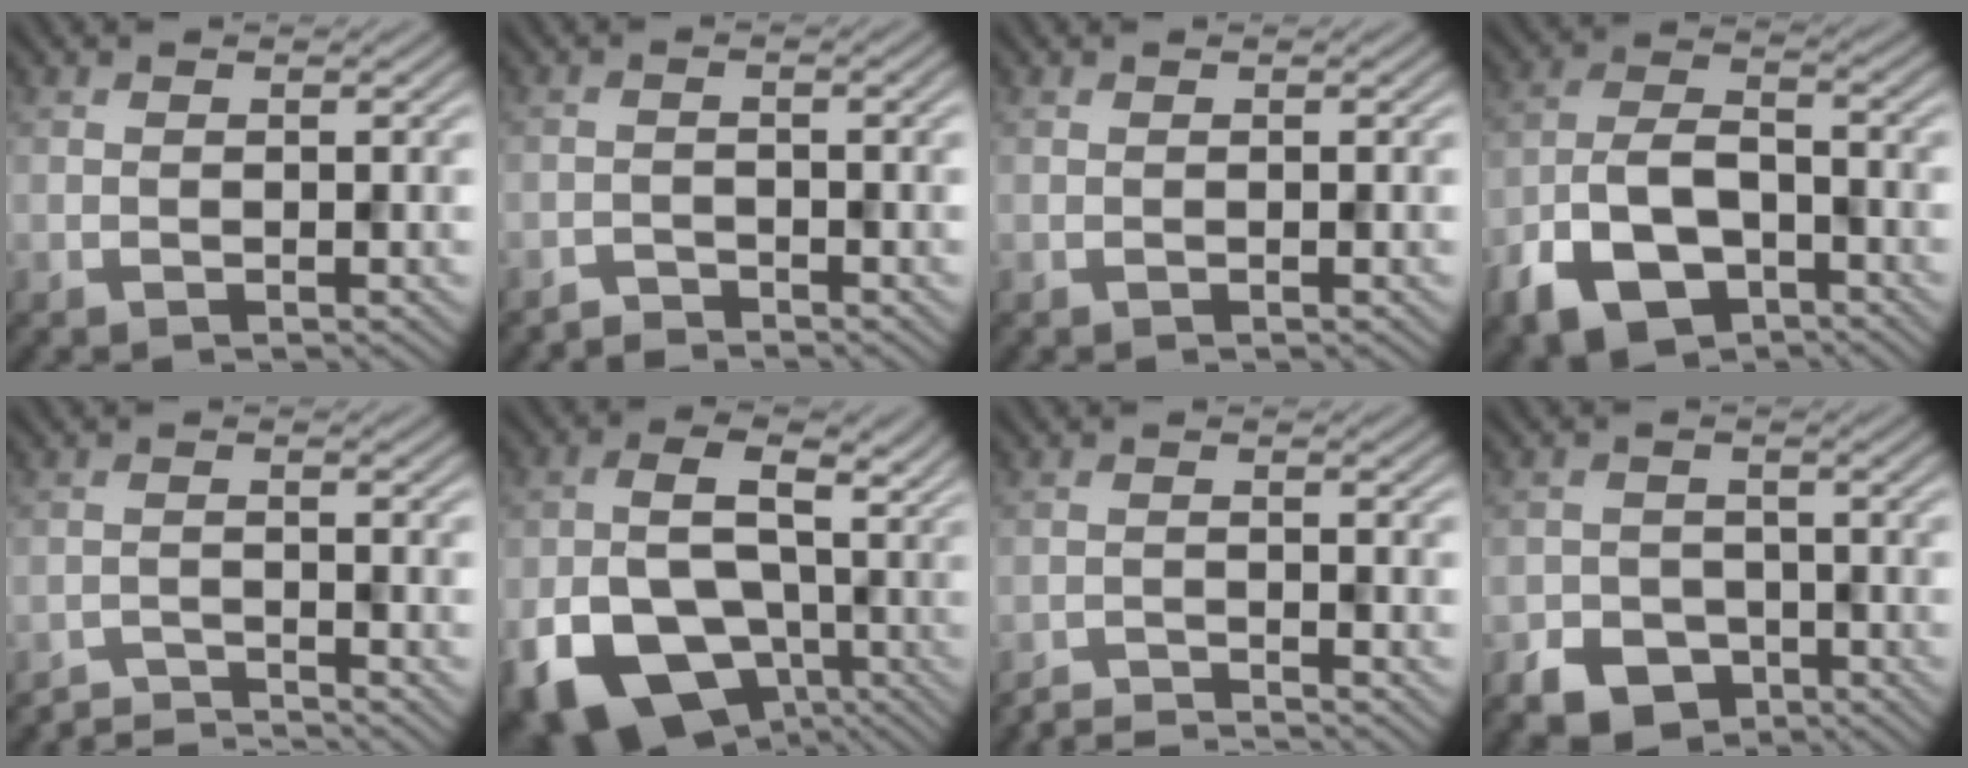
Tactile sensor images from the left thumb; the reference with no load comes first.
{"total": 2.0, "force": [-1.9, 0.2, 0.7], "torque": [-0.012, 0.000, -0.040]}
{"total": 0.0}
{"total": 9.4, "force": [-5.3, 5.0, 6.0], "torque": [-0.126, -0.006, -0.108]}
{"total": 3.1, "force": [-3.0, 0.1, 0.5], "torque": [-0.003, 0.000, -0.062]}
{"total": 16.3, "force": [-4.4, 11.4, 10.8], "torque": [-0.187, -0.016, -0.056]}
{"total": 3.0, "force": [-2.9, 0.1, 0.8], "torque": [-0.011, -0.002, -0.060]}
{"total": 5.1, "force": [-3.4, 3.4, 1.9], "torque": [-0.035, -0.004, -0.061]}